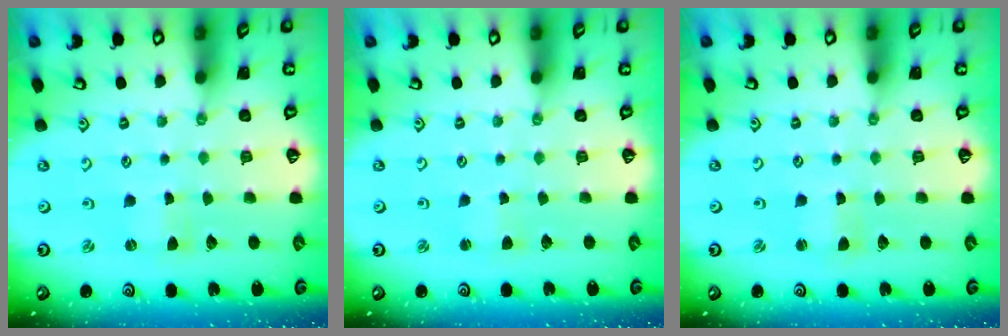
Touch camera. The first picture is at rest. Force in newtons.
{"total": 2.1, "press": 2.0, "slide": 0.3}
{"total": 1.2, "press": 1.1, "slide": 0.3}